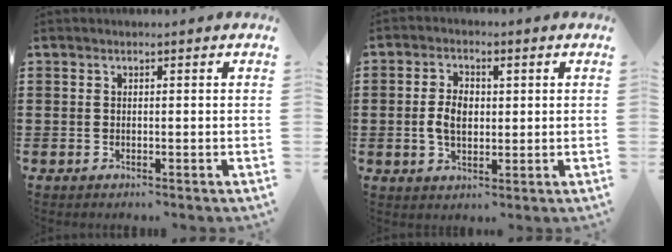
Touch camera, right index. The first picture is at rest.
{"total": 4.4, "force": [0.1, 2.7, 3.5], "torque": [-0.079, 0.008, -0.003]}